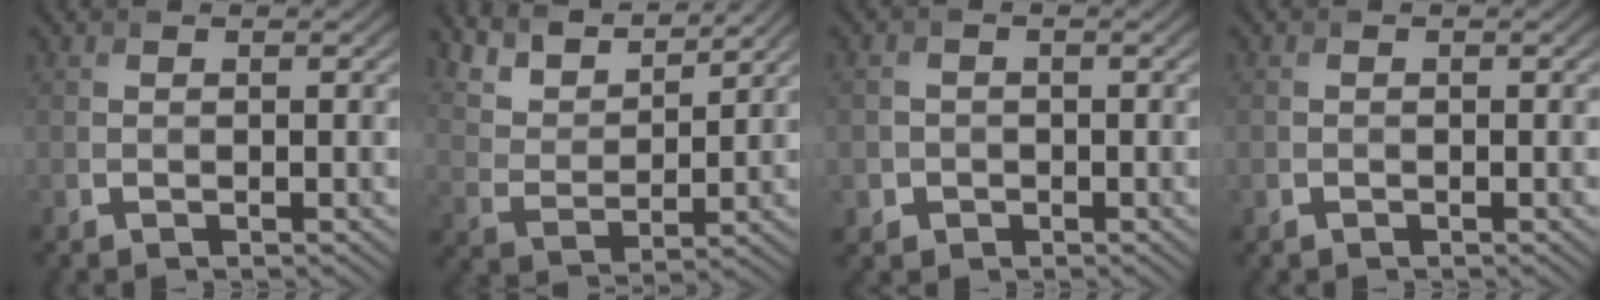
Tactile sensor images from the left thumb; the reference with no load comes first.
{"total": 8.7, "force": [7.2, 3.0, 3.9], "torque": [-0.104, -0.005, 0.143]}
{"total": 2.6, "force": [-0.8, 2.5, 0.3], "torque": [-0.001, -0.004, -0.020]}
{"total": 0.7, "force": [-0.3, 0.7, -0.1], "torque": [0.004, -0.004, -0.009]}